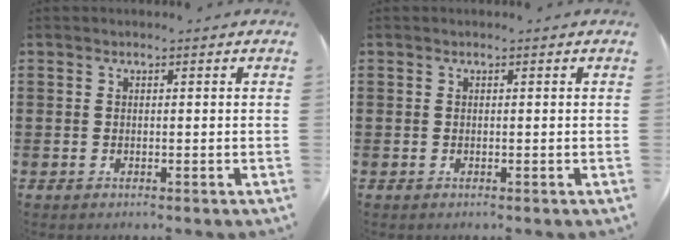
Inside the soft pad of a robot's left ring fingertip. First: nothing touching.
{"total": 0.0}